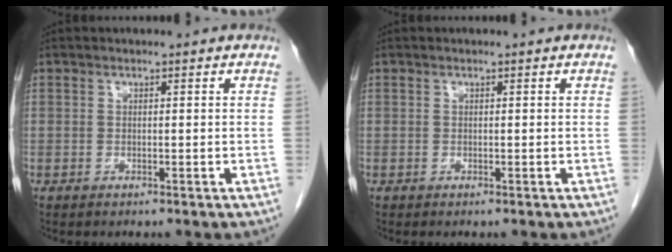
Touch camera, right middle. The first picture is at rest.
{"total": 0.0}